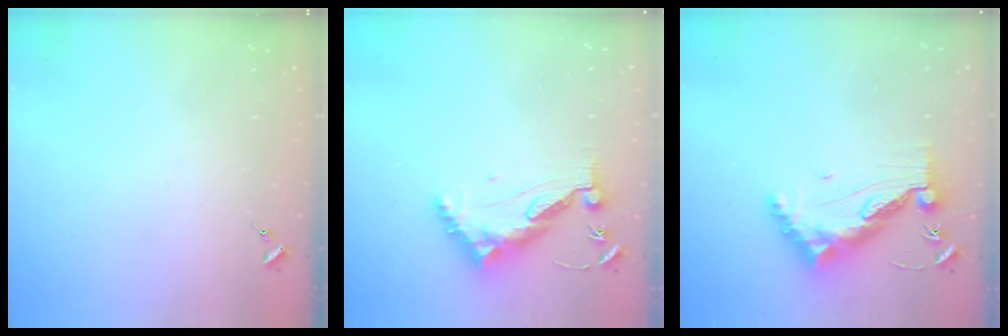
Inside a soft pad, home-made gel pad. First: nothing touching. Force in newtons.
{"total": 10.6, "press": 10.5, "slide": 0.9}
{"total": 13.4, "press": 13.3, "slide": 1.4}